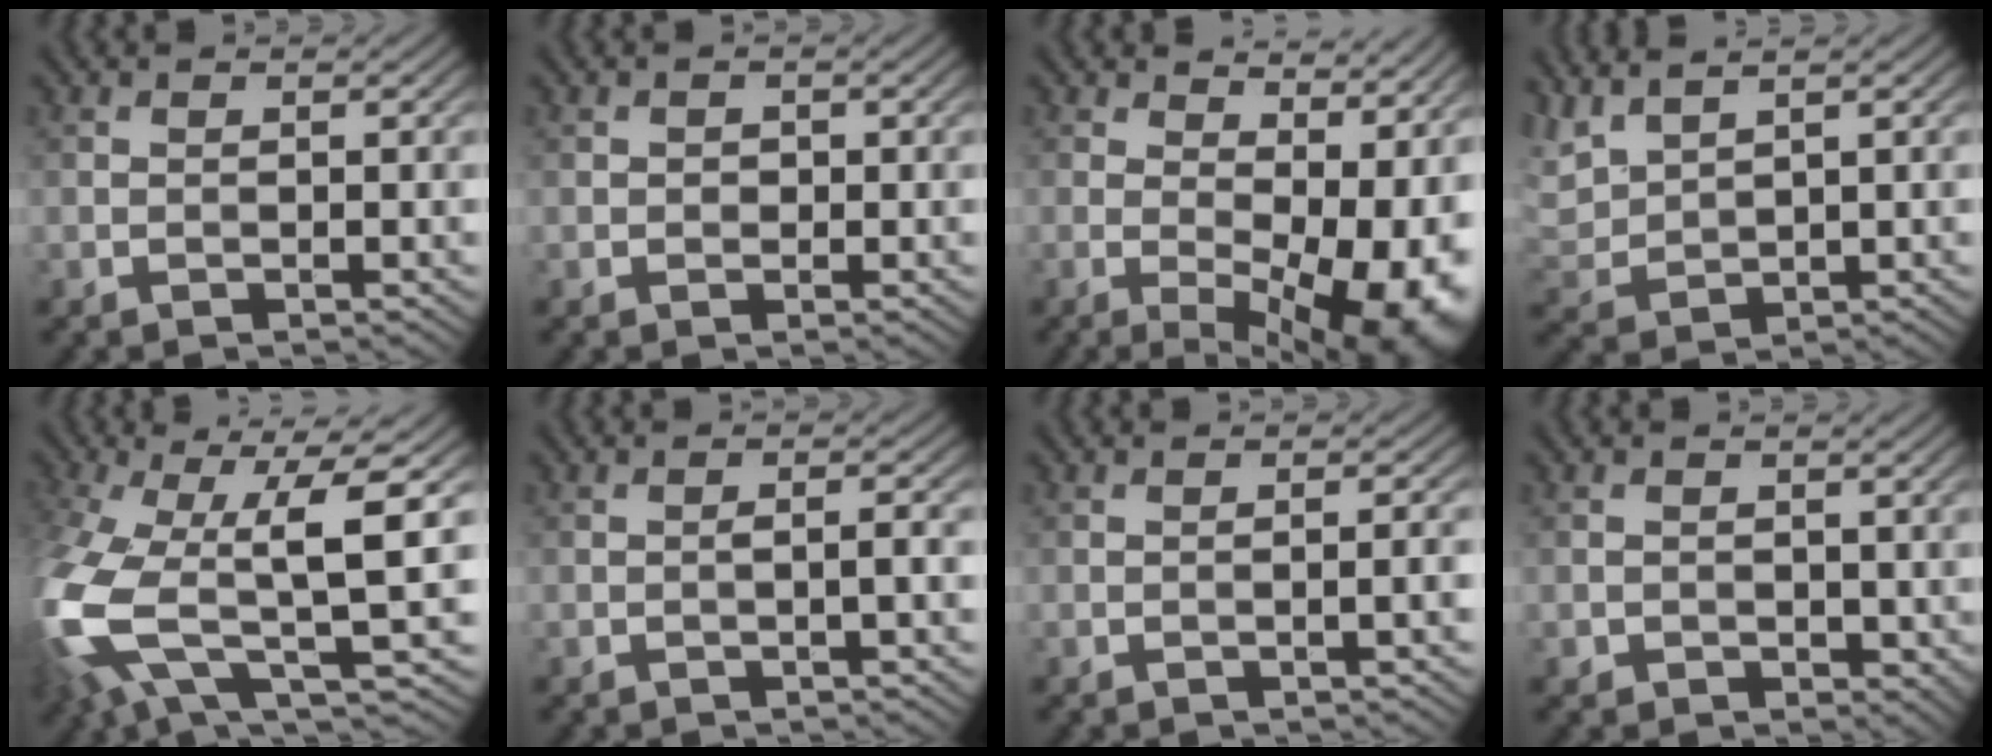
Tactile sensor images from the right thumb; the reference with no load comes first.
{"total": 0.9, "force": [-0.1, 0.8, 0.3], "torque": [-0.006, -0.005, -0.003]}
{"total": 14.9, "force": [0.9, 7.5, 12.9], "torque": [-0.157, -0.009, 0.043]}
{"total": 4.3, "force": [3.6, 1.3, 2.1], "torque": [-0.069, 0.008, 0.078]}
{"total": 14.4, "force": [-2.9, 5.1, 13.1], "torque": [-0.312, -0.025, -0.043]}
{"total": 1.3, "force": [-0.4, 0.1, 1.2], "torque": [-0.023, 0.007, -0.008]}
{"total": 1.3, "force": [-0.3, 0.0, 1.2], "torque": [-0.021, 0.004, -0.006]}
{"total": 1.7, "force": [0.1, 1.6, 0.5], "torque": [-0.016, -0.011, 0.000]}